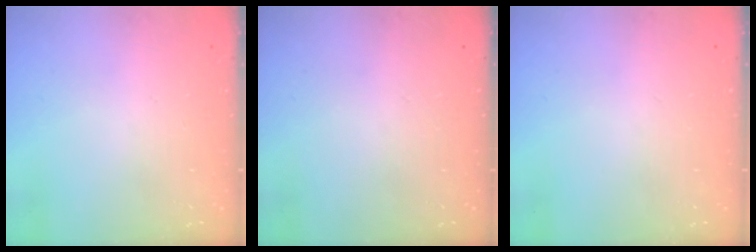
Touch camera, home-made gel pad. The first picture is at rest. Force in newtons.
{"total": 0.0}
{"total": 0.0}